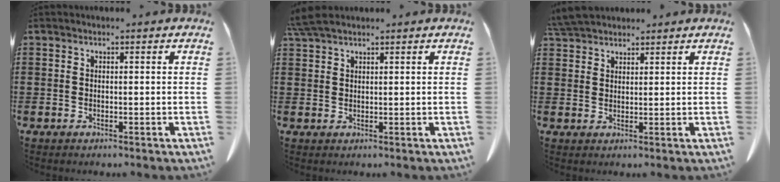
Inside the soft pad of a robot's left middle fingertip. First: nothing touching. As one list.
[{"total": 3.2, "force": [2.7, 0.4, 1.8], "torque": [-0.050, -0.003, 0.051]}, {"total": 4.6, "force": [4.2, 1.1, 1.3], "torque": [-0.039, -0.006, 0.084]}]